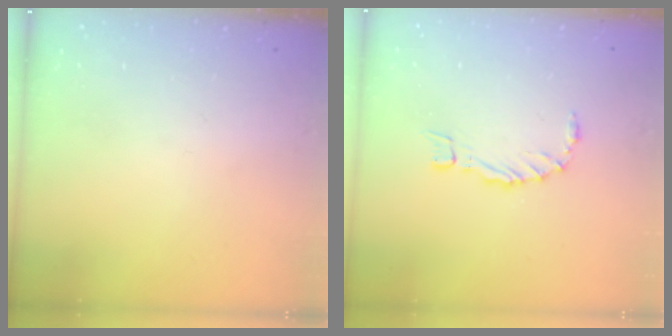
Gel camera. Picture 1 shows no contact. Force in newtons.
{"total": 2.7, "press": 2.7, "slide": 0.1}